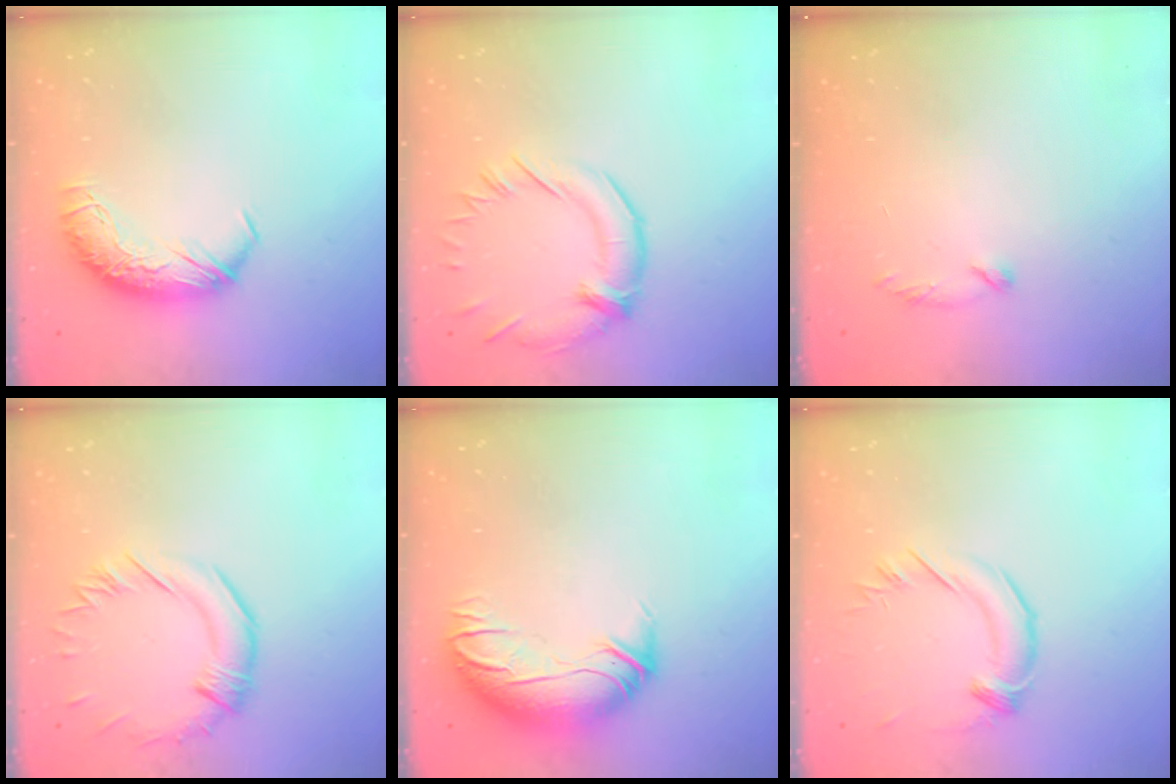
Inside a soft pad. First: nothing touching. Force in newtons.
{"total": 0.8, "press": 0.4, "slide": 0.7}
{"total": 7.0, "press": 6.9, "slide": 0.9}
{"total": 0.7, "press": 0.0, "slide": 0.7}
{"total": 3.0, "press": 0.4, "slide": 2.9}
{"total": 1.6, "press": 1.6, "slide": 0.3}